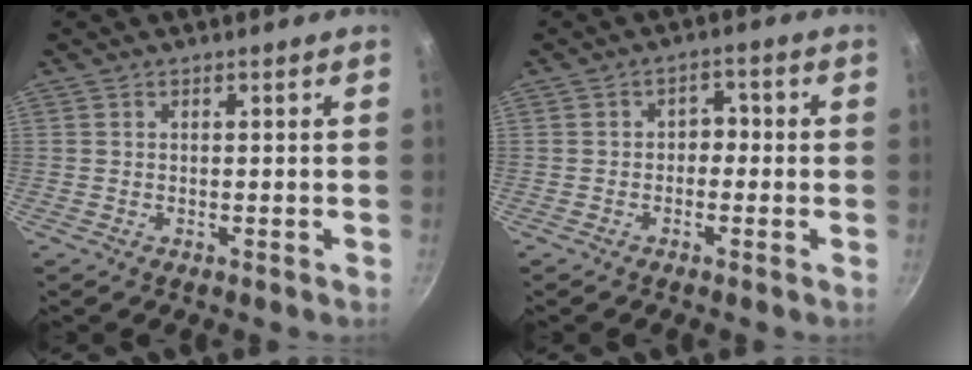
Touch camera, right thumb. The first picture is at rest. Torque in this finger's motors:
{"motor_torque": [-0.29, 0.40, -0.22, 0.34, 0.03]}